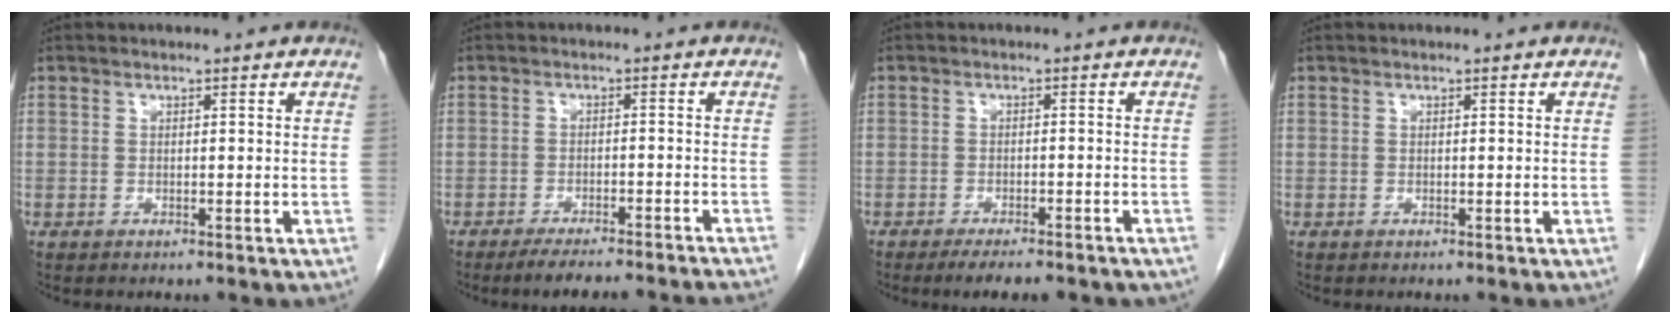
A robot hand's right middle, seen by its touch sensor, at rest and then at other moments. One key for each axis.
{"total": 11.4, "fx": -10.4, "fy": -0.1, "fz": 4.7, "tx": -0.047, "ty": -0.014, "tz": -0.137}
{"total": 7.3, "fx": -6.0, "fy": 1.5, "fz": 3.9, "tx": -0.045, "ty": -0.007, "tz": -0.078}
{"total": 0.0}